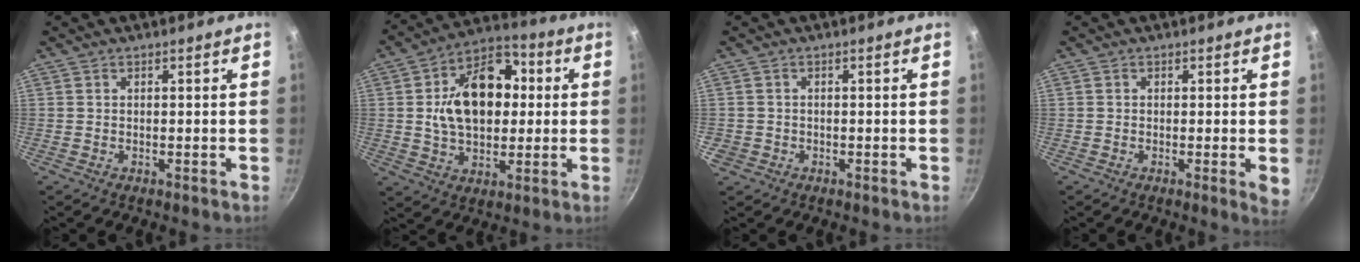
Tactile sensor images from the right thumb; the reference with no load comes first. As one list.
[{"total": 17.5, "force": [1.9, 11.8, 12.8], "torque": [-0.165, 0.023, 0.019]}, {"total": 1.8, "force": [-0.7, 1.7, 0.4], "torque": [-0.011, 0.002, -0.006]}, {"total": 2.7, "force": [-0.2, 0.5, 2.6], "torque": [-0.034, -0.008, -0.007]}]